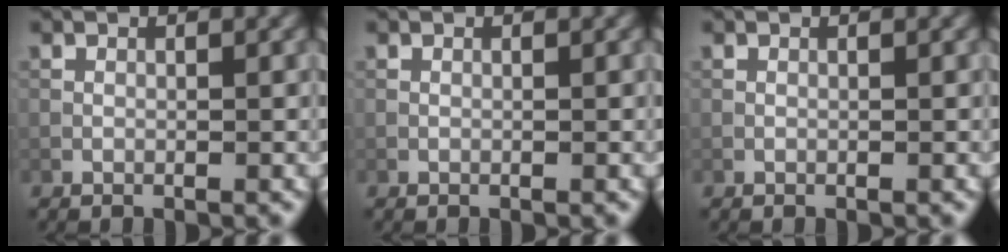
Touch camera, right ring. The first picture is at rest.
{"total": 0.0}
{"total": 0.0}